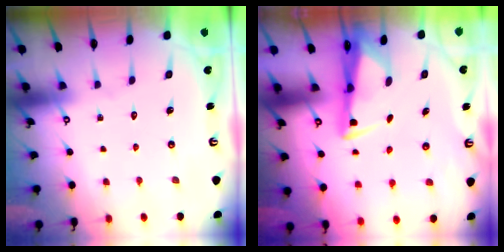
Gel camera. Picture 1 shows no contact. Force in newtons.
{"total": 3.0, "press": 2.8, "slide": 0.9}